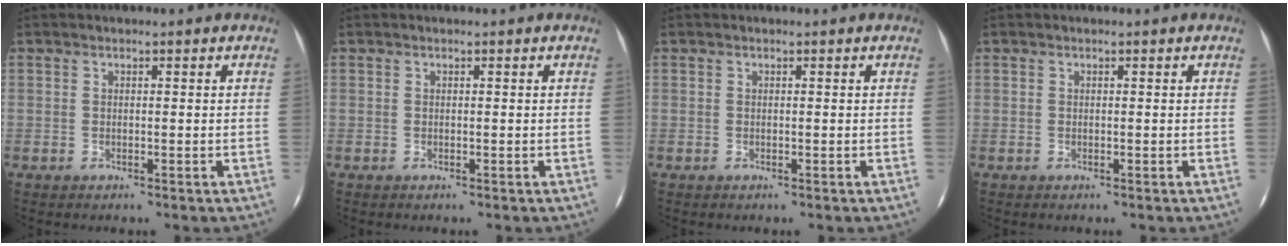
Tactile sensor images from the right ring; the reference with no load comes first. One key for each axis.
{"total": 0.0}
{"total": 0.0}
{"total": 0.0}